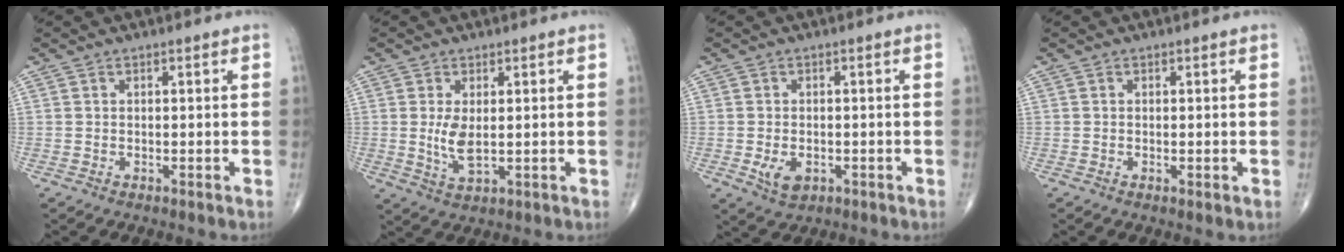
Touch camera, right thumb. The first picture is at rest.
{"total": 4.7, "force": [0.4, 2.0, 4.2], "torque": [-0.085, -0.014, 0.014]}
{"total": 3.9, "force": [-1.2, 2.6, 2.7], "torque": [-0.044, -0.001, -0.013]}
{"total": 1.0, "force": [-0.2, 0.2, 0.9], "torque": [-0.016, -0.004, -0.003]}